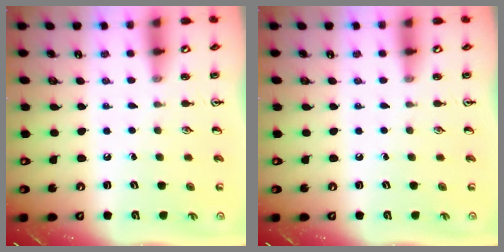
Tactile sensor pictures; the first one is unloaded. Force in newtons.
{"total": 0.0}